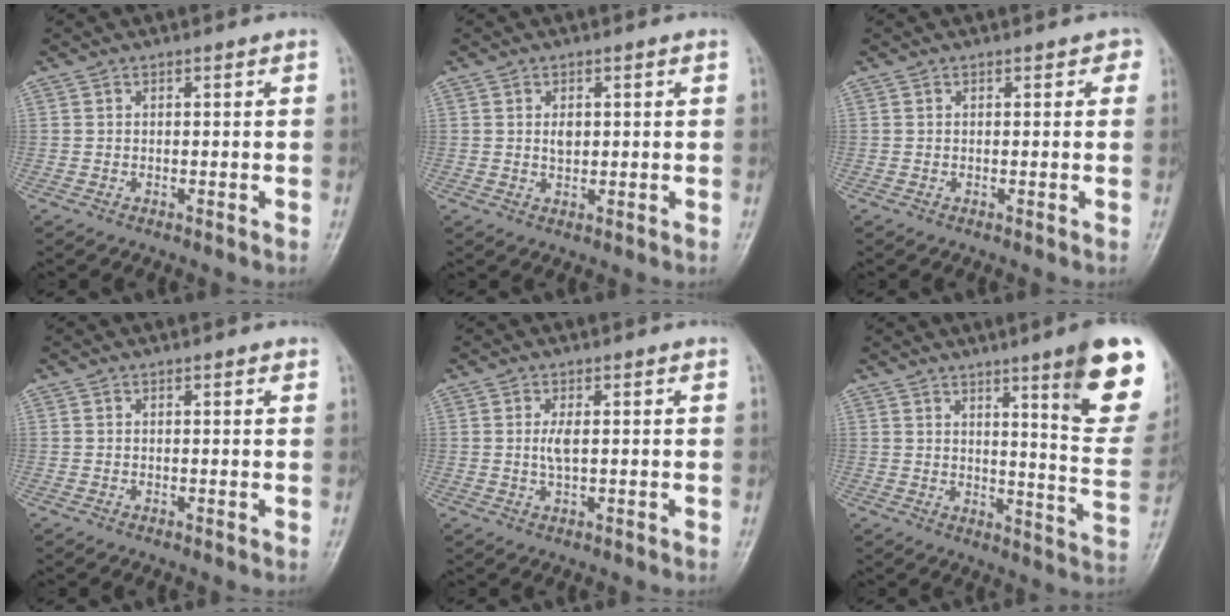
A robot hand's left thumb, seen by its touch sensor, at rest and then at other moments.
{"total": 2.1, "force": [0.4, 1.3, 1.5], "torque": [-0.019, -0.003, 0.008]}
{"total": 1.3, "force": [0.6, 0.9, 0.7], "torque": [0.011, 0.002, -0.001]}
{"total": 0.8, "force": [0.5, 0.3, 0.5], "torque": [-0.007, -0.001, 0.004]}
{"total": 2.7, "force": [0.5, 0.9, 2.5], "torque": [-0.050, -0.003, 0.011]}
{"total": 16.7, "force": [9.0, 2.3, 13.8], "torque": [-0.142, -0.055, 0.124]}